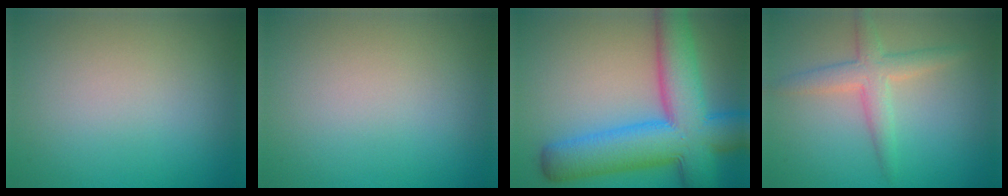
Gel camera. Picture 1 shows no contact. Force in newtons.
{"total": 0.0}
{"total": 11.8, "press": 11.7, "slide": 0.5}
{"total": 3.2, "press": 3.2, "slide": 0.0}